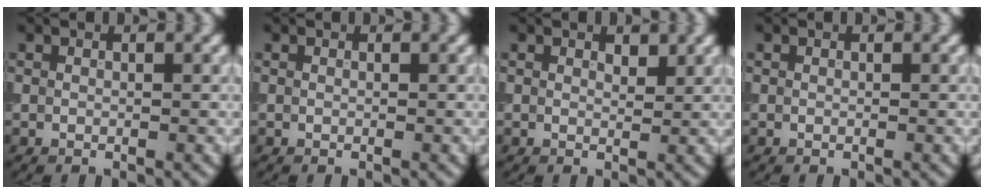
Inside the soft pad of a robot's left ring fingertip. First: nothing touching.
{"total": 0.0}
{"total": 0.9, "force": [0.7, 0.4, 0.3], "torque": [-0.004, -0.001, 0.013]}
{"total": 0.0}